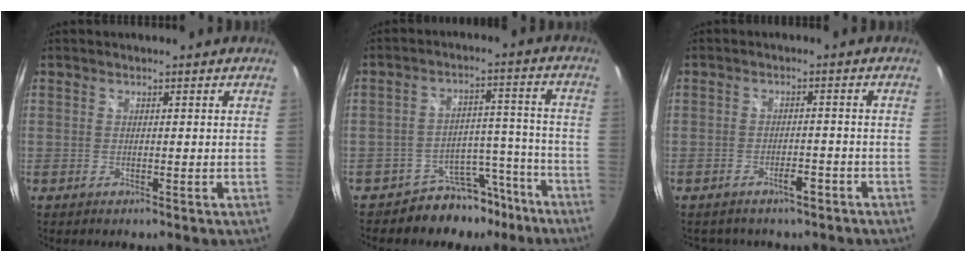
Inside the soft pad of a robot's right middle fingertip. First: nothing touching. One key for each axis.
{"total": 9.7, "fx": -8.1, "fy": 5.0, "fz": 1.6, "tx": -0.015, "ty": 0.046, "tz": -0.112}
{"total": 4.1, "fx": -3.3, "fy": 2.1, "fz": 1.5, "tx": -0.027, "ty": -0.002, "tz": -0.040}